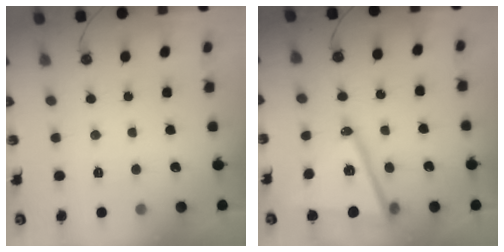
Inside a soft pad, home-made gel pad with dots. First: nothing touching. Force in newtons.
{"total": 14.8, "press": 14.6, "slide": 2.5}